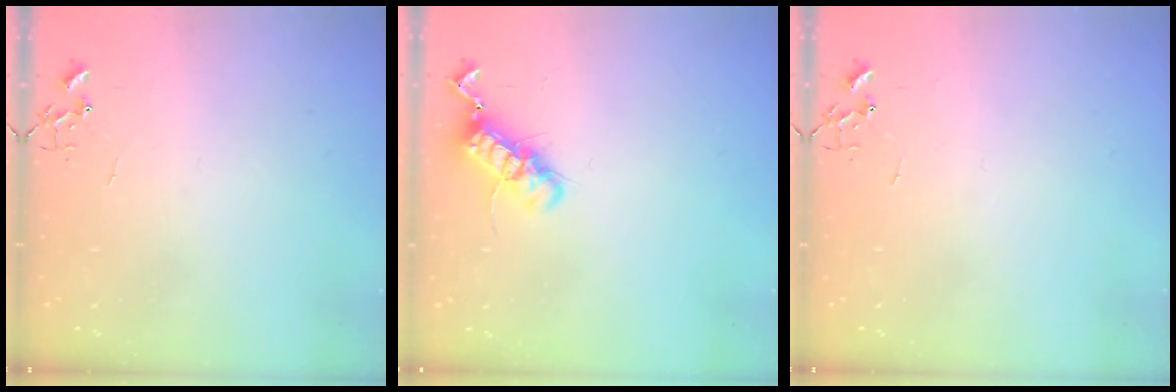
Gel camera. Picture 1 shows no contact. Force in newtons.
{"total": 12.5, "press": 12.5, "slide": 0.9}
{"total": 0.0}